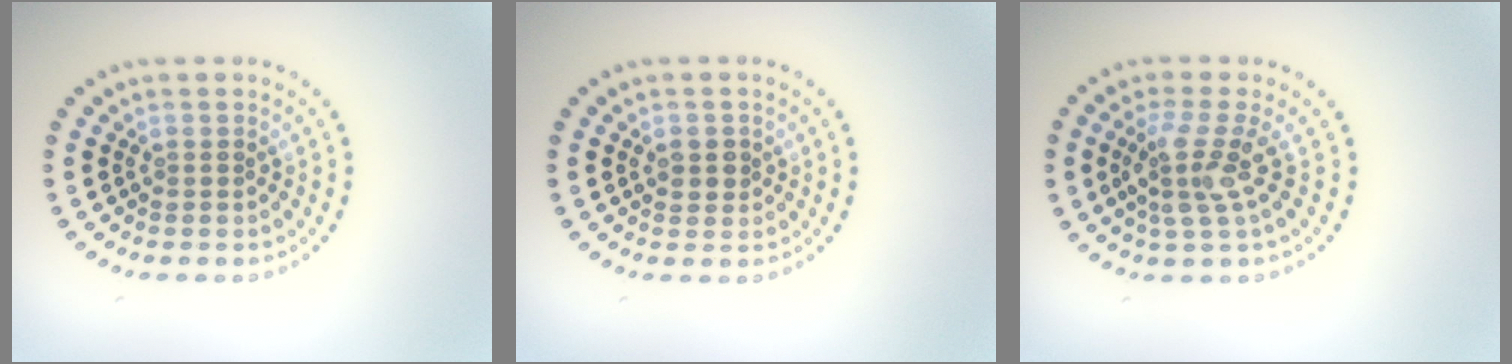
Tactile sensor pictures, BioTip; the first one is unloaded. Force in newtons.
{"total": 1.6, "press": 1.6, "slide": 0.3}
{"total": 3.3, "press": 2.5, "slide": 2.1}